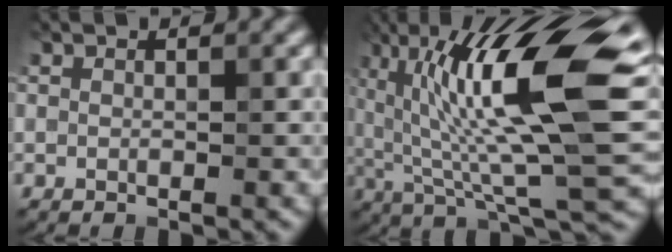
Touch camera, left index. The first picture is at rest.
{"total": 14.9, "force": [3.7, 3.2, 14.1], "torque": [-0.233, 0.014, 0.062]}